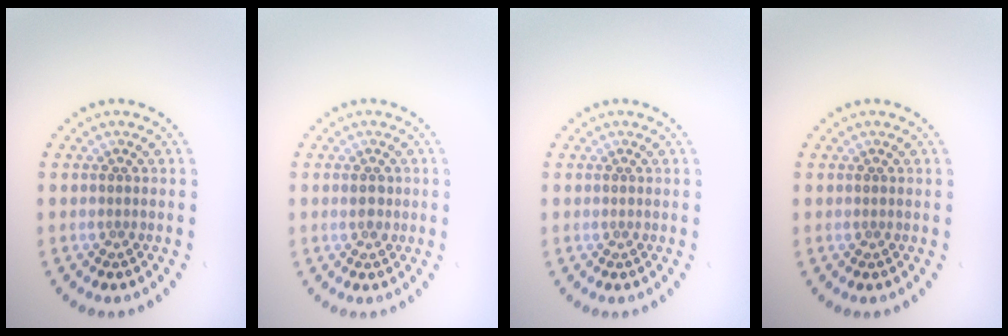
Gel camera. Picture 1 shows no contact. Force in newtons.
{"total": 1.2, "press": 1.2, "slide": 0.2}
{"total": 0.0}
{"total": 0.0}